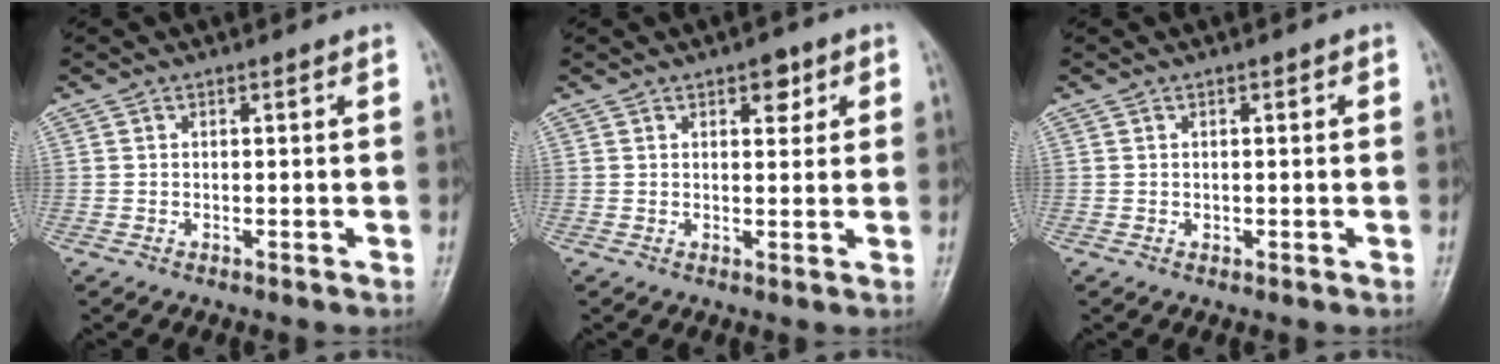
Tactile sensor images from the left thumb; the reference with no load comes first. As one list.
[{"total": 3.4, "force": [1.7, 2.0, 2.2], "torque": [-0.009, -0.006, 0.021]}, {"total": 0.7, "force": [0.1, 0.6, 0.4], "torque": [0.001, 0.000, 0.003]}]